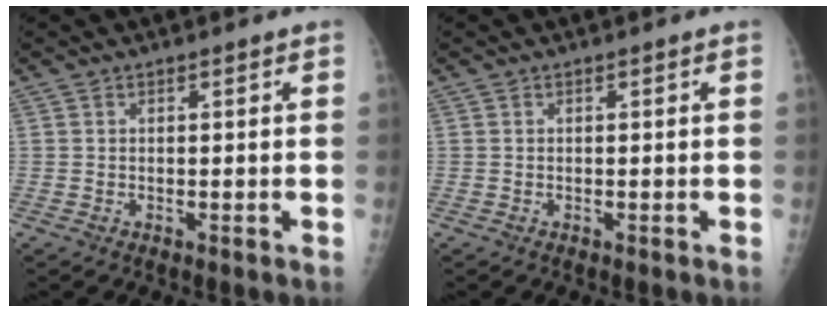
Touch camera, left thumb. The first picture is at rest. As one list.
[{"total": 0.0}]